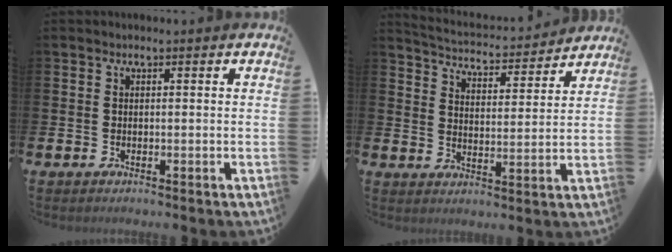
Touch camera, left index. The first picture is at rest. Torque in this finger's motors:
{"motor_torque": [0.53, -0.64, 0.07, 0.02]}